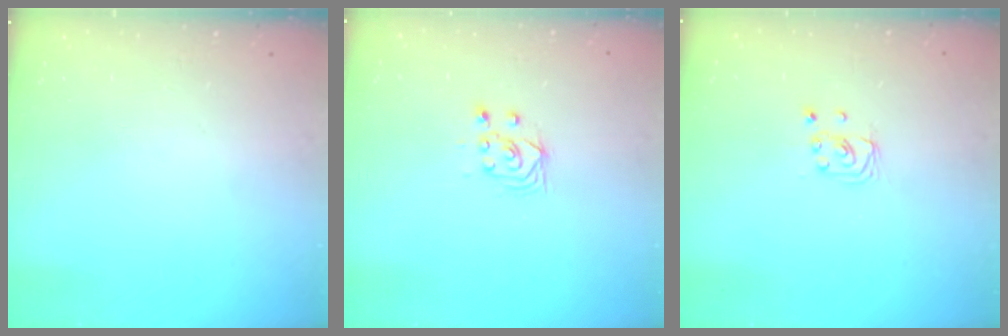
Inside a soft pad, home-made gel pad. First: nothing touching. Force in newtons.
{"total": 3.5, "press": 3.2, "slide": 1.4}
{"total": 2.0, "press": 2.0, "slide": 0.2}